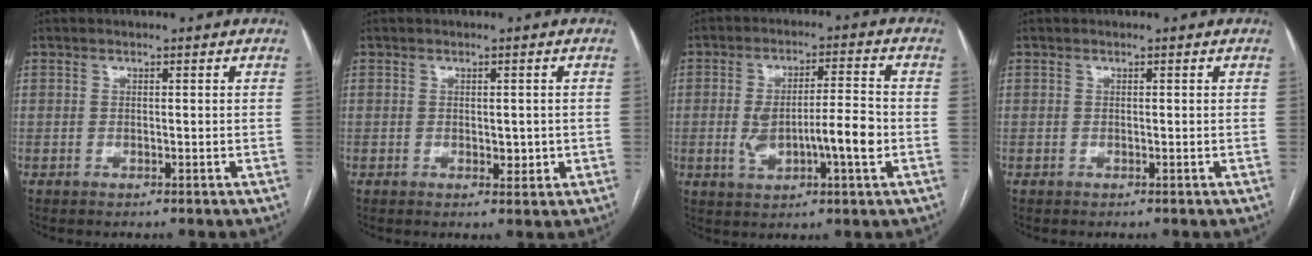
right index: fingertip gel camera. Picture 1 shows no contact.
{"total": 2.3, "force": [-0.2, 1.3, 1.9], "torque": [-0.024, 0.000, 0.002]}
{"total": 9.8, "force": [-1.8, 2.3, 9.4], "torque": [-0.170, 0.015, -0.023]}
{"total": 0.0}